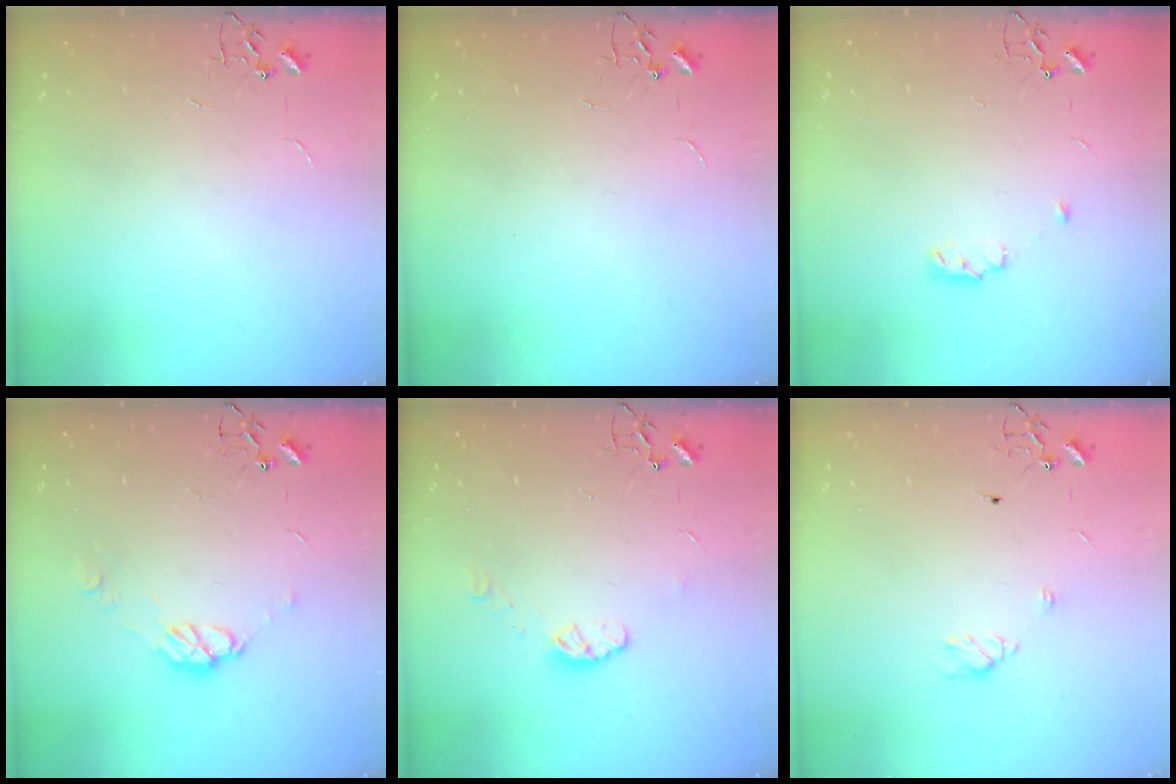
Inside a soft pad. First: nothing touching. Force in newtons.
{"total": 0.0}
{"total": 6.4, "press": 6.3, "slide": 0.8}
{"total": 7.4, "press": 7.4, "slide": 0.7}
{"total": 5.8, "press": 5.8, "slide": 0.5}
{"total": 5.8, "press": 5.7, "slide": 0.8}